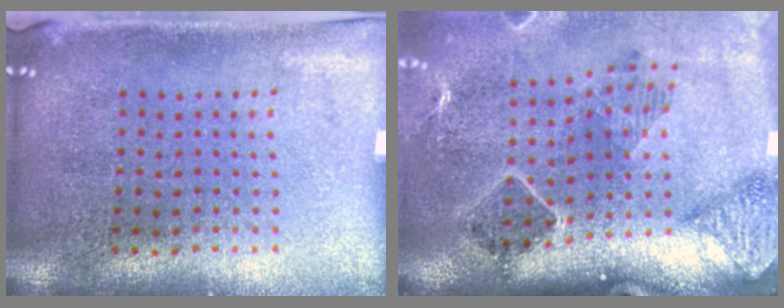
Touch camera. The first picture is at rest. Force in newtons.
{"total": 1.8, "press": 1.6, "slide": 0.7}